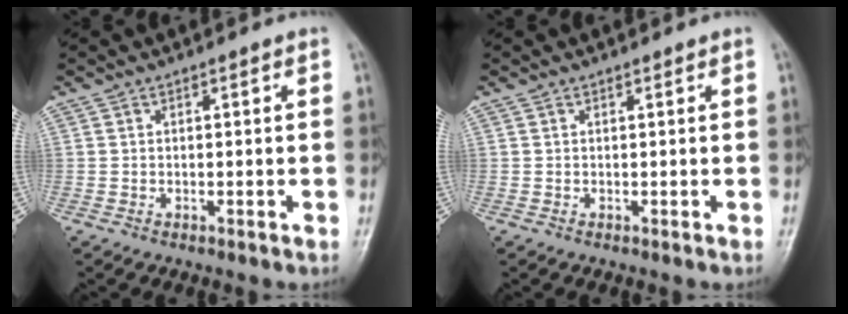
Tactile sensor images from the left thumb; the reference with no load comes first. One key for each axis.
{"total": 0.0}